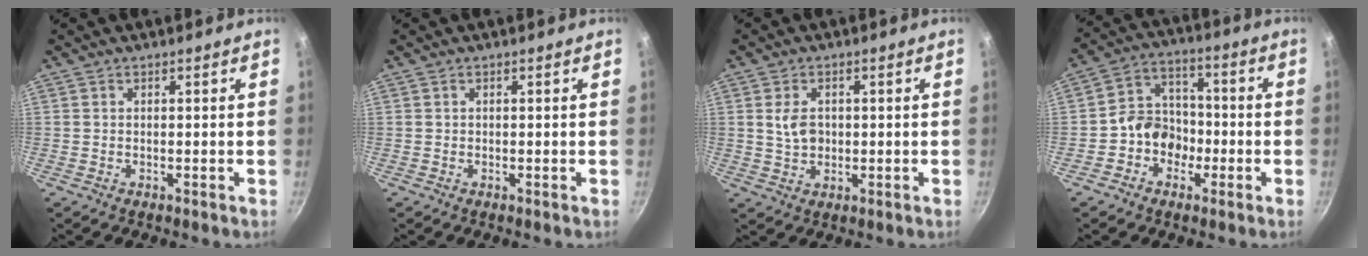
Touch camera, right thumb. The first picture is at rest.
{"total": 0.0}
{"total": 4.5, "force": [0.6, 3.3, 3.0], "torque": [-0.044, 0.000, 0.012]}
{"total": 8.9, "force": [-2.9, 7.6, 3.6], "torque": [-0.013, 0.044, -0.061]}